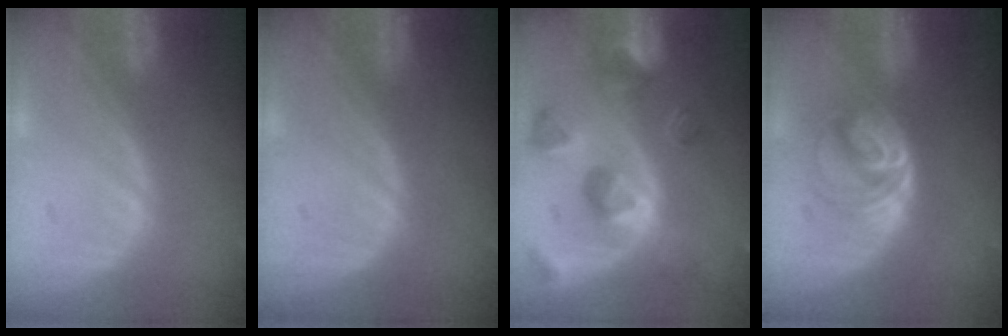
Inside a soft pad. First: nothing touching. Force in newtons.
{"total": 0.0}
{"total": 9.5, "press": 8.6, "slide": 3.9}
{"total": 6.3, "press": 5.4, "slide": 3.1}